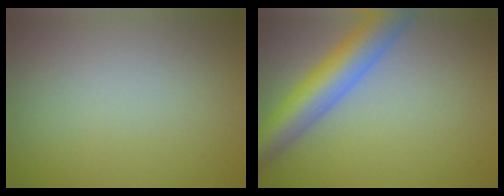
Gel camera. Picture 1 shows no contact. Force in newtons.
{"total": 6.9, "press": 6.9, "slide": 0.3}